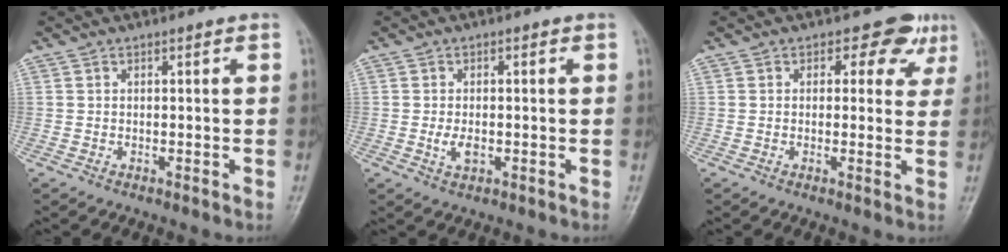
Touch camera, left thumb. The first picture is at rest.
{"total": 2.9, "force": [-0.6, 1.7, 2.3], "torque": [-0.043, -0.003, -0.011]}
{"total": 5.2, "force": [2.9, 3.7, 2.3], "torque": [0.012, -0.008, 0.025]}